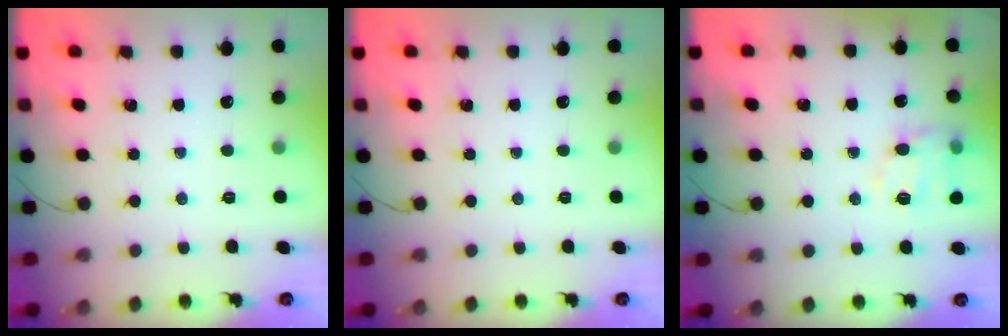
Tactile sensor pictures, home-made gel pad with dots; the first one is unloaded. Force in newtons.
{"total": 0.0}
{"total": 12.0, "press": 11.9, "slide": 1.7}